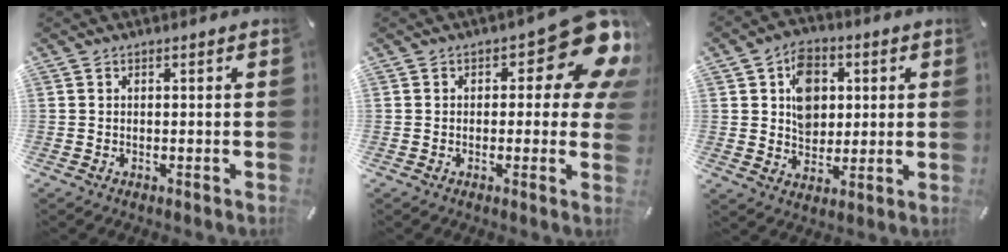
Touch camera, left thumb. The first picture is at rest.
{"total": 14.3, "force": [6.4, 6.3, 11.1], "torque": [-0.125, -0.052, 0.109]}
{"total": 9.4, "force": [2.1, 7.9, 4.7], "torque": [-0.068, 0.007, 0.038]}